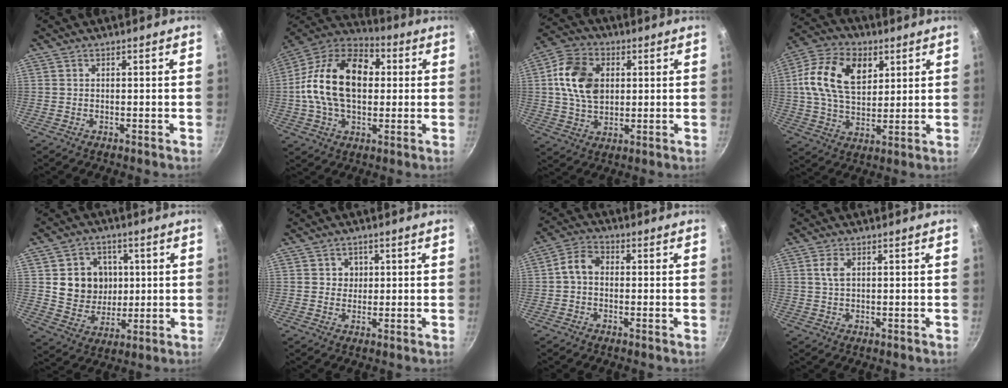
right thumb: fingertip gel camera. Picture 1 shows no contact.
{"total": 21.5, "force": [1.8, 14.0, 16.3], "torque": [-0.265, 0.031, 0.013]}
{"total": 12.8, "force": [2.2, 9.1, 8.8], "torque": [-0.141, 0.004, 0.032]}
{"total": 15.9, "force": [4.6, 10.4, 11.1], "torque": [-0.184, 0.000, 0.073]}
{"total": 11.2, "force": [1.5, 10.1, 4.7], "torque": [-0.042, -0.006, 0.034]}
{"total": 2.6, "force": [0.7, 2.5, 0.6], "torque": [0.012, 0.000, 0.008]}
{"total": 4.9, "force": [-0.1, 3.6, 3.2], "torque": [-0.055, 0.019, -0.017]}
{"total": 2.4, "force": [0.8, 1.2, 1.9], "torque": [-0.037, -0.001, 0.016]}